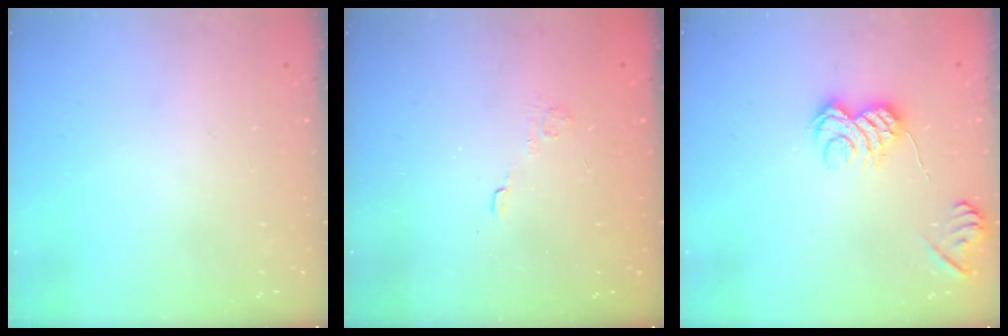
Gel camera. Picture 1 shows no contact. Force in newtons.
{"total": 2.1, "press": 1.6, "slide": 1.4}
{"total": 8.4, "press": 8.3, "slide": 1.2}